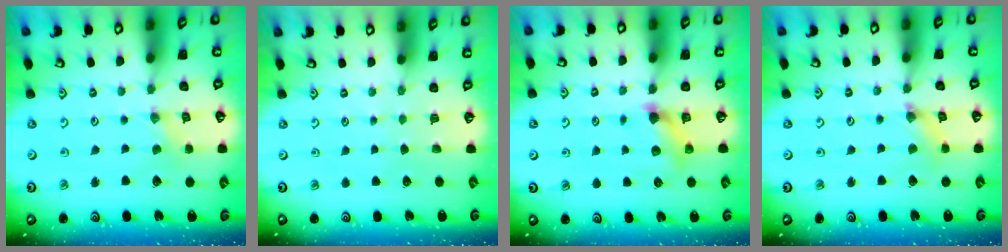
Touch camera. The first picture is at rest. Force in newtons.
{"total": 0.0}
{"total": 6.9, "press": 6.9, "slide": 0.5}
{"total": 2.4, "press": 2.4, "slide": 0.4}